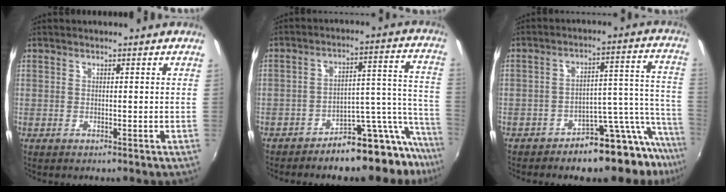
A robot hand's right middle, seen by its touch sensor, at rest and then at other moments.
{"total": 14.1, "force": [-13.2, 2.3, 4.3], "torque": [-0.015, 0.040, -0.198]}
{"total": 11.7, "force": [-11.0, 1.9, 3.6], "torque": [-0.013, 0.032, -0.172]}